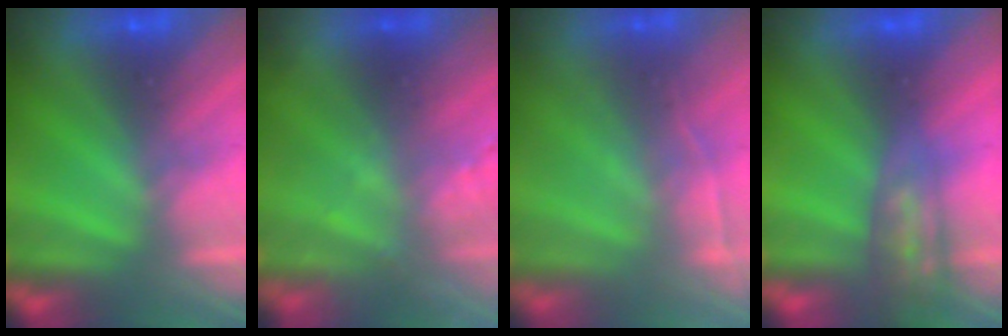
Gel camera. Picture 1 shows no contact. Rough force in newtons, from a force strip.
{"total": 2.4}
{"total": 1.9}
{"total": 2.7}